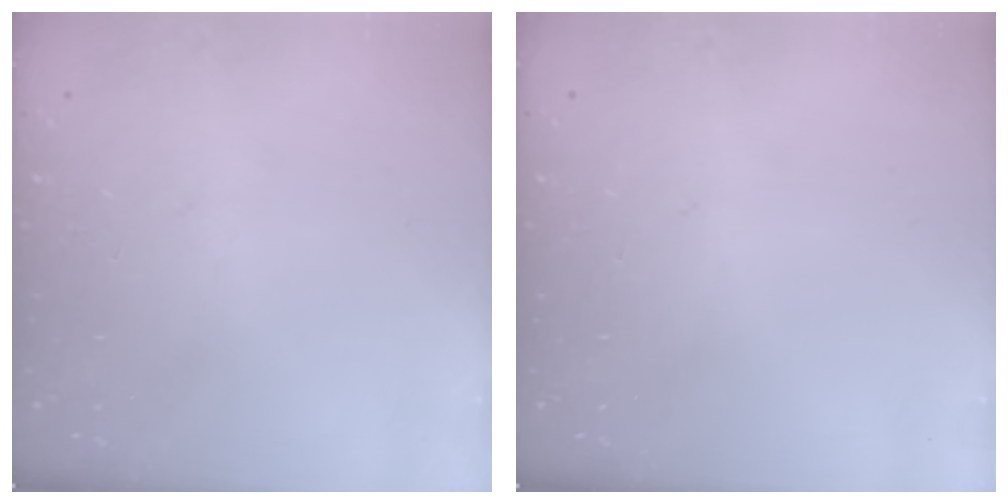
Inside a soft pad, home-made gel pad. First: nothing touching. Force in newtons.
{"total": 0.0}